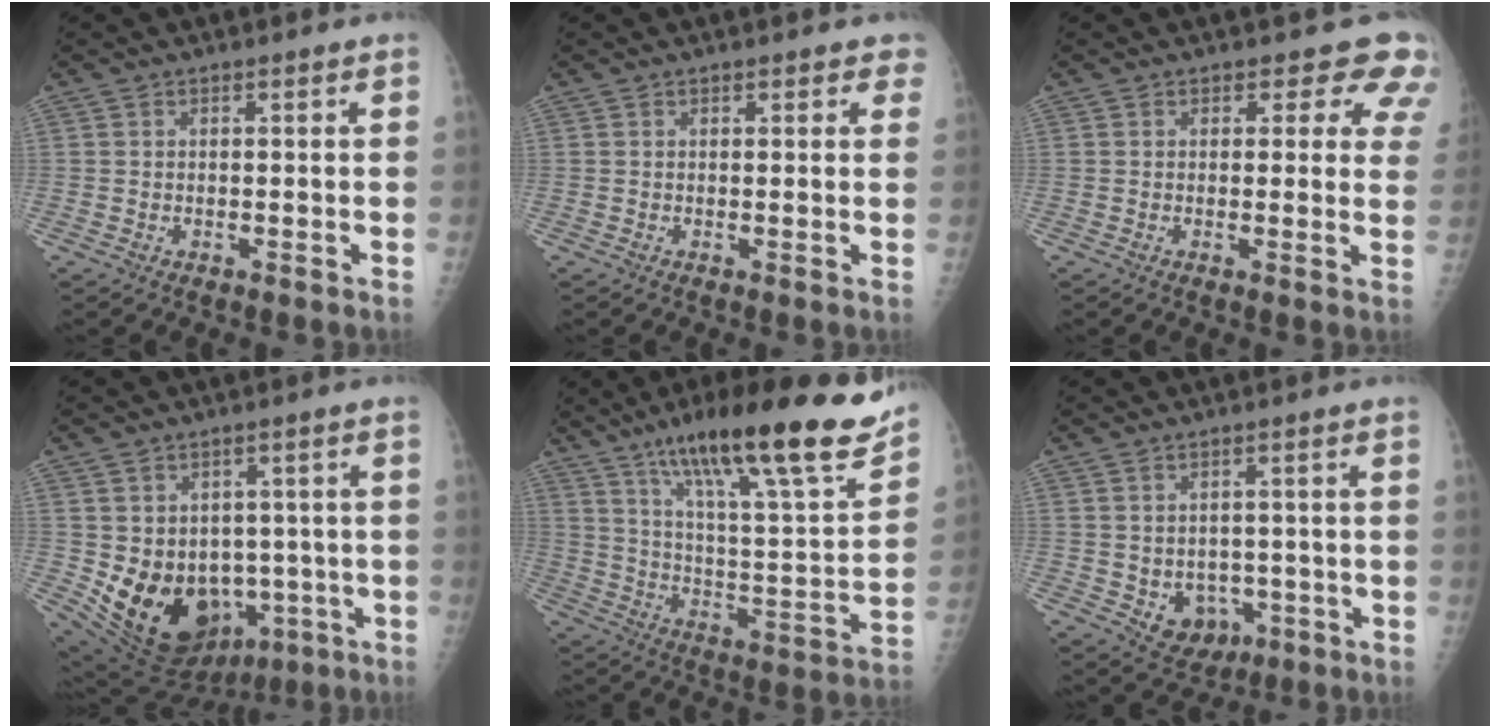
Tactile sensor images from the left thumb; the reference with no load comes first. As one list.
[{"total": 2.2, "force": [1.5, 1.2, 1.1], "torque": [0.012, -0.002, 0.011]}, {"total": 7.4, "force": [5.9, 3.9, 2.3], "torque": [0.026, -0.024, 0.041]}, {"total": 17.4, "force": [-3.4, 13.5, 10.3], "torque": [-0.147, 0.007, -0.016]}, {"total": 26.5, "force": [18.3, 4.3, 18.7], "torque": [-0.275, -0.062, 0.294]}, {"total": 7.0, "force": [-1.6, 5.7, 3.7], "torque": [-0.028, 0.008, -0.005]}]